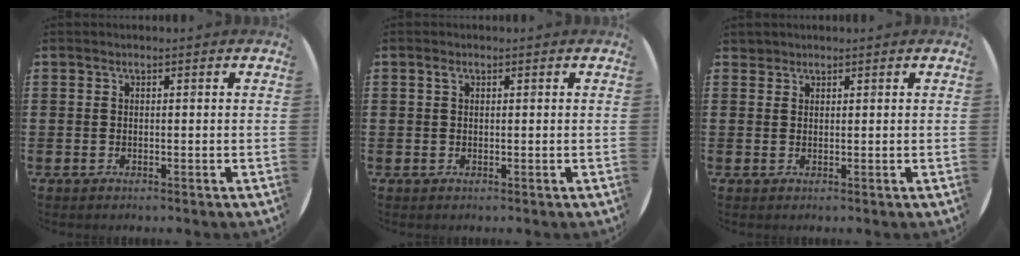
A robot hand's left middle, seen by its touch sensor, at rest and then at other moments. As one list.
[{"total": 0.8, "force": [0.3, 0.6, 0.4], "torque": [-0.002, 0.000, 0.005]}, {"total": 1.0, "force": [1.0, 0.3, -0.1], "torque": [0.000, 0.001, 0.019]}]